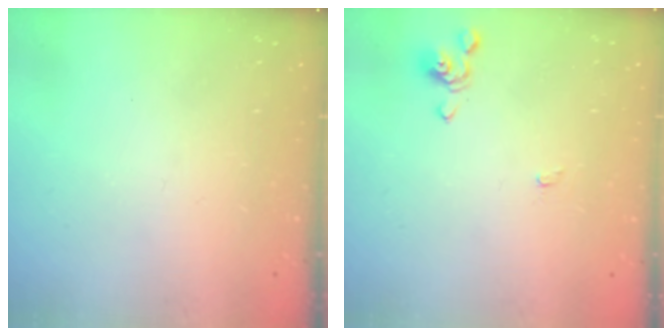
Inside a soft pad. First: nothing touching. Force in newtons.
{"total": 0.8, "press": 0.7, "slide": 0.2}